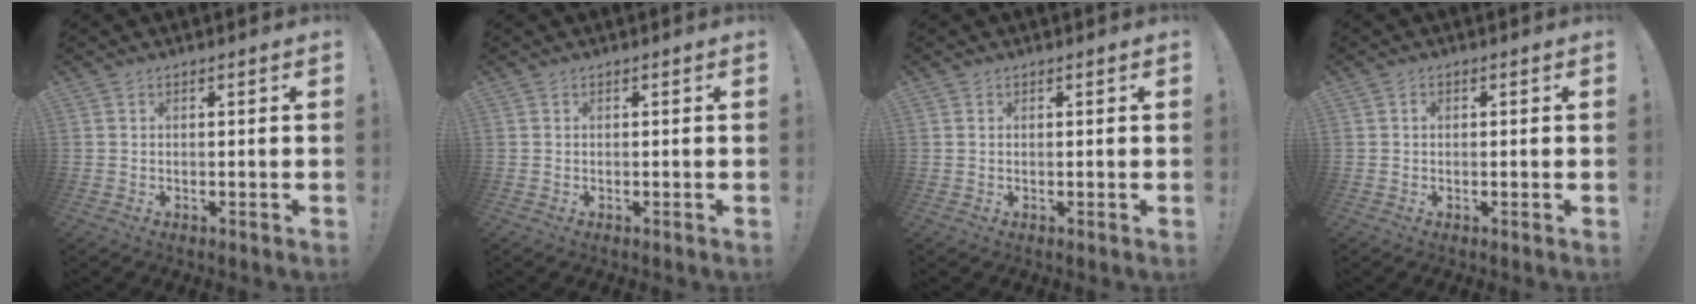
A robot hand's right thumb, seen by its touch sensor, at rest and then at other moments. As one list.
[{"total": 0.0}, {"total": 0.8, "force": [0.6, 0.5, -0.2], "torque": [0.010, -0.001, 0.009]}, {"total": 0.6, "force": [-0.3, 0.4, 0.4], "torque": [-0.006, 0.005, -0.008]}]